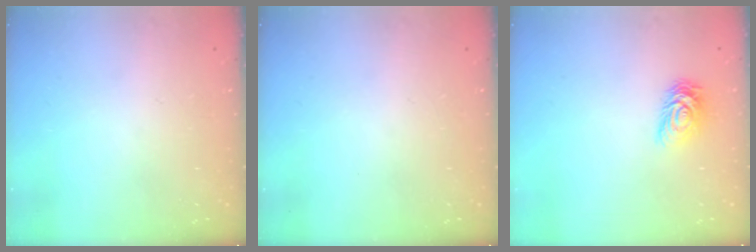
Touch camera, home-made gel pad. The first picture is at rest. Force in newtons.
{"total": 0.0}
{"total": 5.6, "press": 5.6, "slide": 0.1}